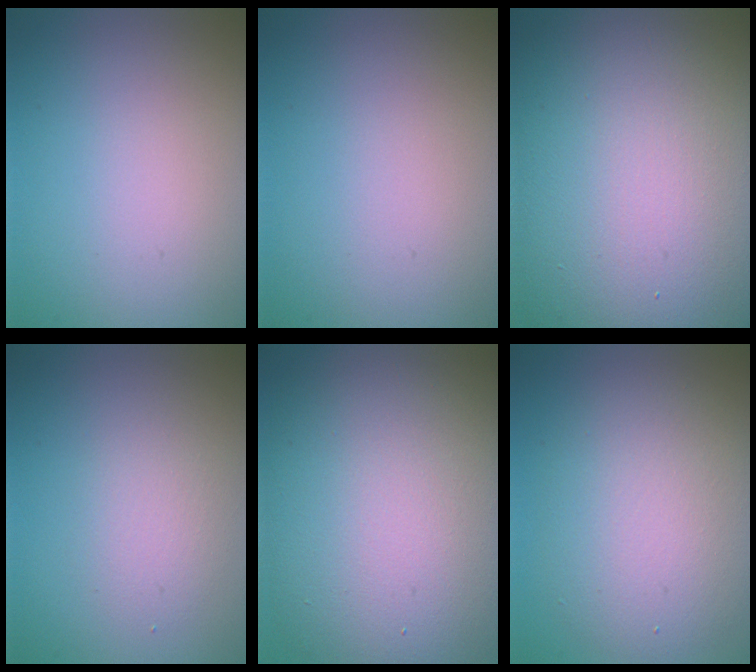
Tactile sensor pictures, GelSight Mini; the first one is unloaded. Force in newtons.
{"total": 0.0}
{"total": 19.8, "press": 19.8, "slide": 0.7}
{"total": 1.9, "press": 1.9, "slide": 0.1}
{"total": 13.4, "press": 13.4, "slide": 1.0}
{"total": 5.7, "press": 5.7, "slide": 0.6}